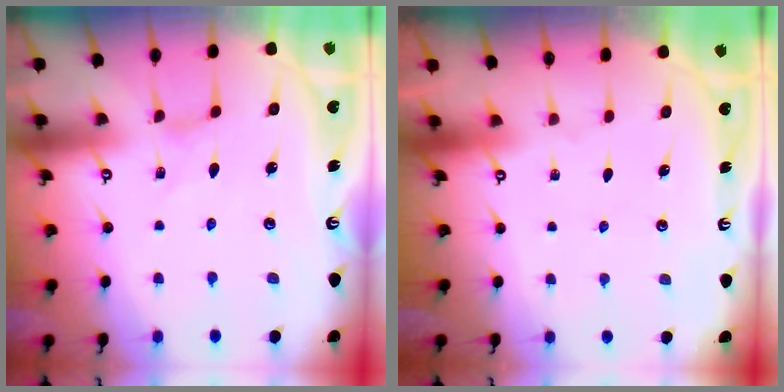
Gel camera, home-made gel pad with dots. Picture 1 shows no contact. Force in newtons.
{"total": 0.0}